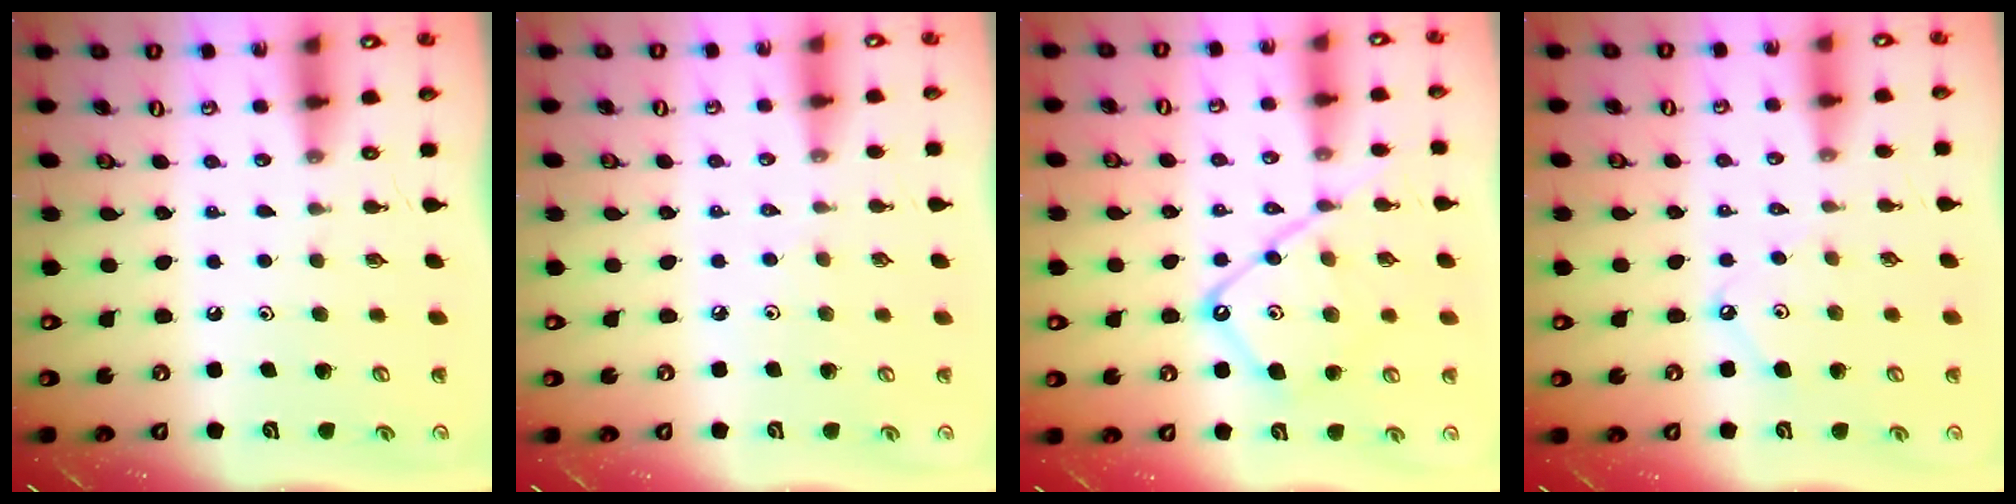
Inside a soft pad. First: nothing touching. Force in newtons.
{"total": 2.2, "press": 2.2, "slide": 0.5}
{"total": 14.6, "press": 14.5, "slide": 1.5}
{"total": 3.3, "press": 3.3, "slide": 0.1}